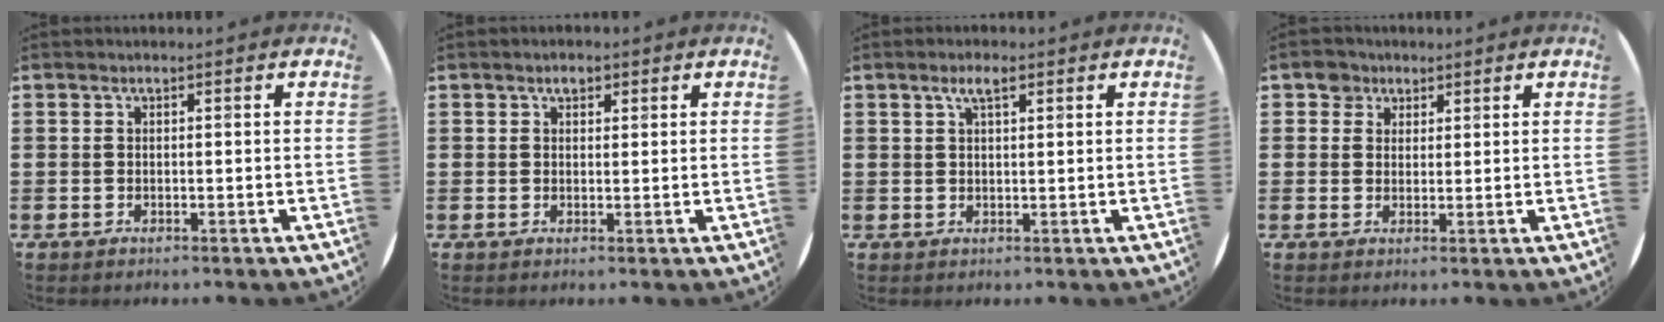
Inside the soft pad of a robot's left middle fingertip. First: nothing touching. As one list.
[{"total": 1.5, "force": [1.0, 0.9, 0.7], "torque": [-0.008, 0.003, 0.017]}, {"total": 2.6, "force": [1.6, 0.7, 1.9], "torque": [-0.032, 0.004, 0.025]}, {"total": 2.9, "force": [2.0, 2.1, 0.1], "torque": [0.007, 0.002, 0.036]}]